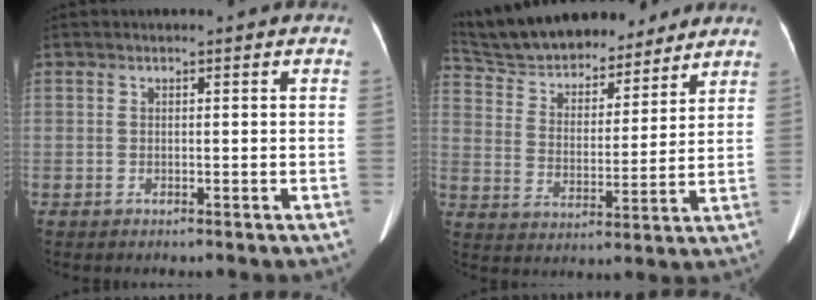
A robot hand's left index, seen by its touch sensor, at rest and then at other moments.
{"total": 20.9, "force": [18.6, 6.4, 7.3], "torque": [-0.136, 0.018, 0.295]}